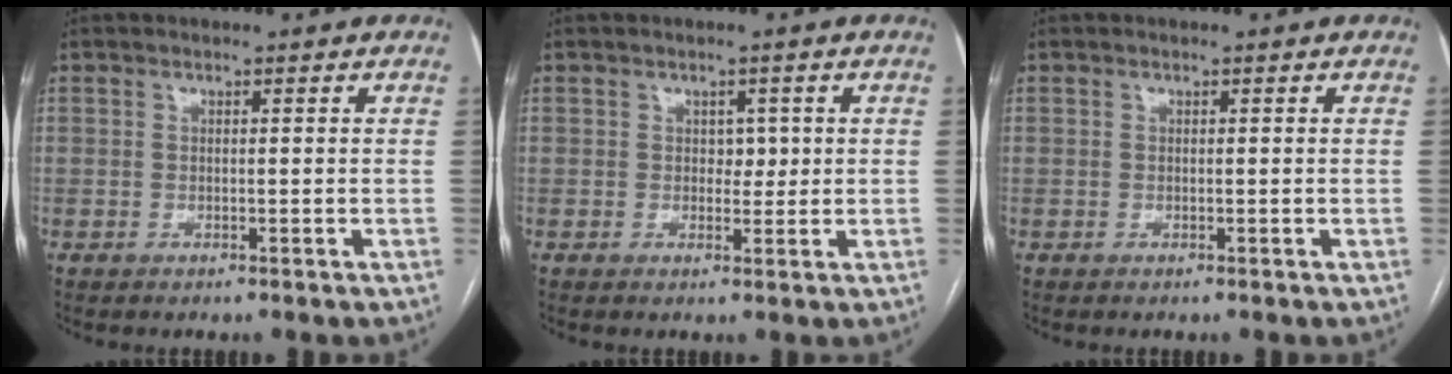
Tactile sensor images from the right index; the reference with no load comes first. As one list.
[{"total": 2.0, "force": [0.4, 1.4, 1.3], "torque": [-0.011, 0.002, 0.005]}, {"total": 0.0}]